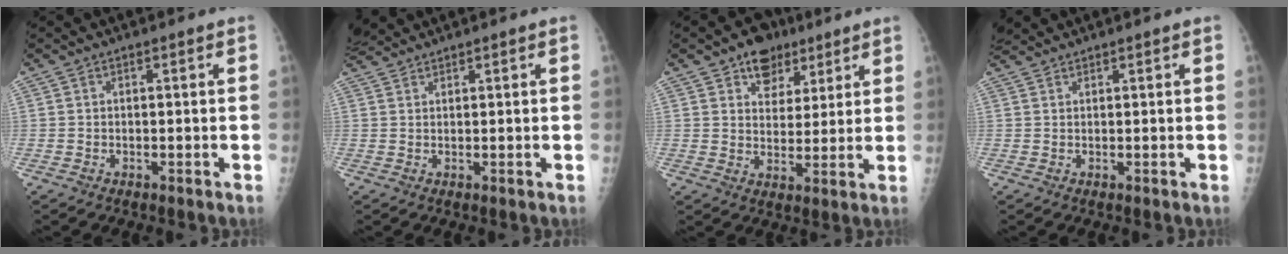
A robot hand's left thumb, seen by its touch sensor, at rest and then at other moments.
{"total": 3.1, "force": [3.1, 0.2, 0.4], "torque": [-0.013, 0.014, 0.066]}
{"total": 8.1, "force": [5.1, 5.8, 2.6], "torque": [-0.003, -0.020, 0.077]}
{"total": 2.2, "force": [2.1, 0.2, 0.3], "torque": [-0.009, 0.015, 0.045]}